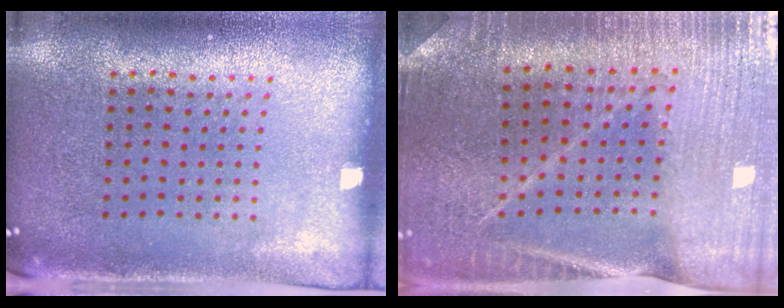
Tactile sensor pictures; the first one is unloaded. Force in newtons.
{"total": 2.3, "press": 2.3, "slide": 0.1}